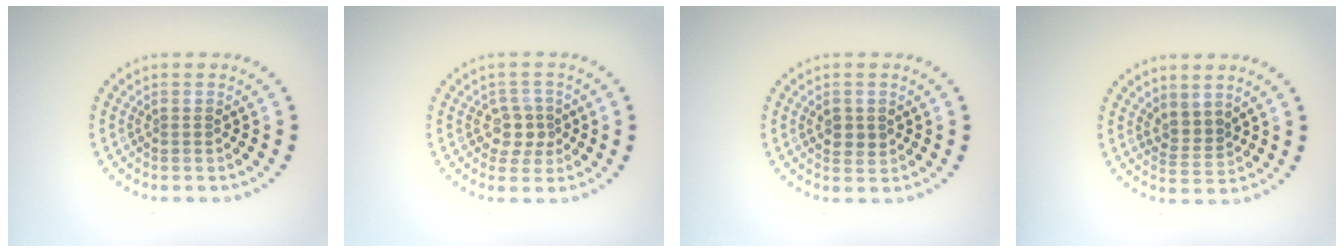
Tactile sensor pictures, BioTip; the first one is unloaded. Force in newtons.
{"total": 2.4, "press": 2.2, "slide": 1.1}
{"total": 1.7, "press": 1.7, "slide": 0.3}
{"total": 2.0, "press": 1.3, "slide": 1.6}